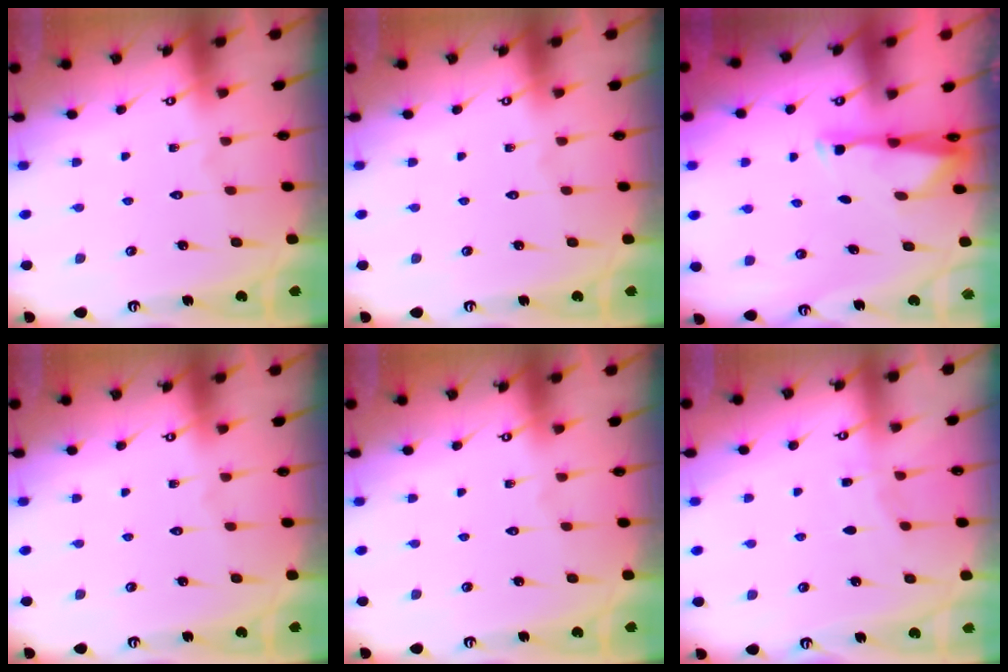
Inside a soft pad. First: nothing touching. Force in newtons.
{"total": 0.0}
{"total": 3.0, "press": 2.9, "slide": 0.5}
{"total": 0.0}
{"total": 0.0}
{"total": 3.6, "press": 3.5, "slide": 0.5}